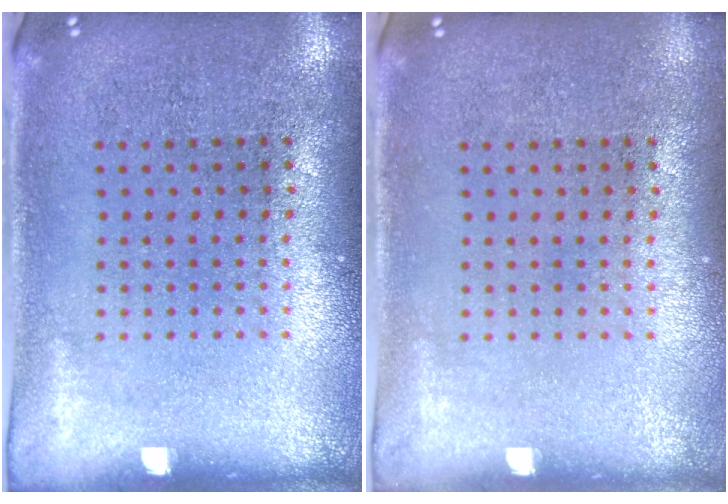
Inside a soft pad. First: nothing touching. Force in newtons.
{"total": 0.0}